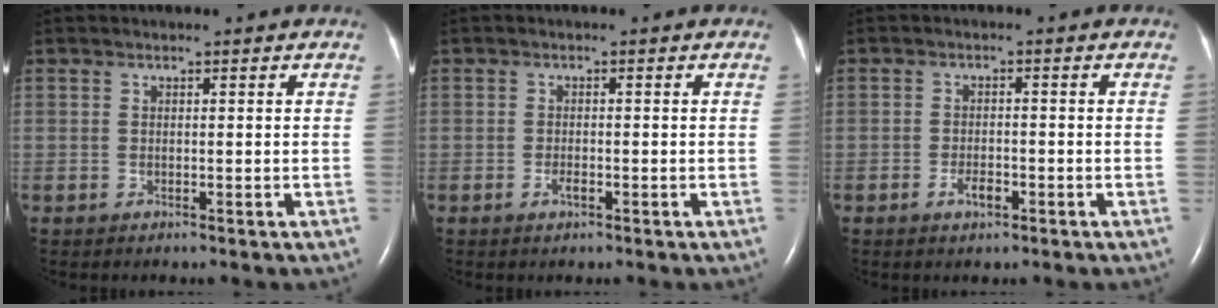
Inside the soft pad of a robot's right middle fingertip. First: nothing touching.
{"total": 1.3, "force": [-0.7, 0.4, 1.0], "torque": [-0.022, 0.000, -0.011]}
{"total": 2.4, "force": [-1.3, 1.0, 1.8], "torque": [-0.036, 0.001, -0.023]}